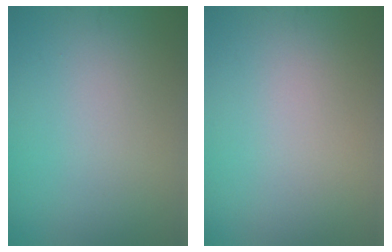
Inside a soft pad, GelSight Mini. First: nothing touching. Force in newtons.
{"total": 0.0}